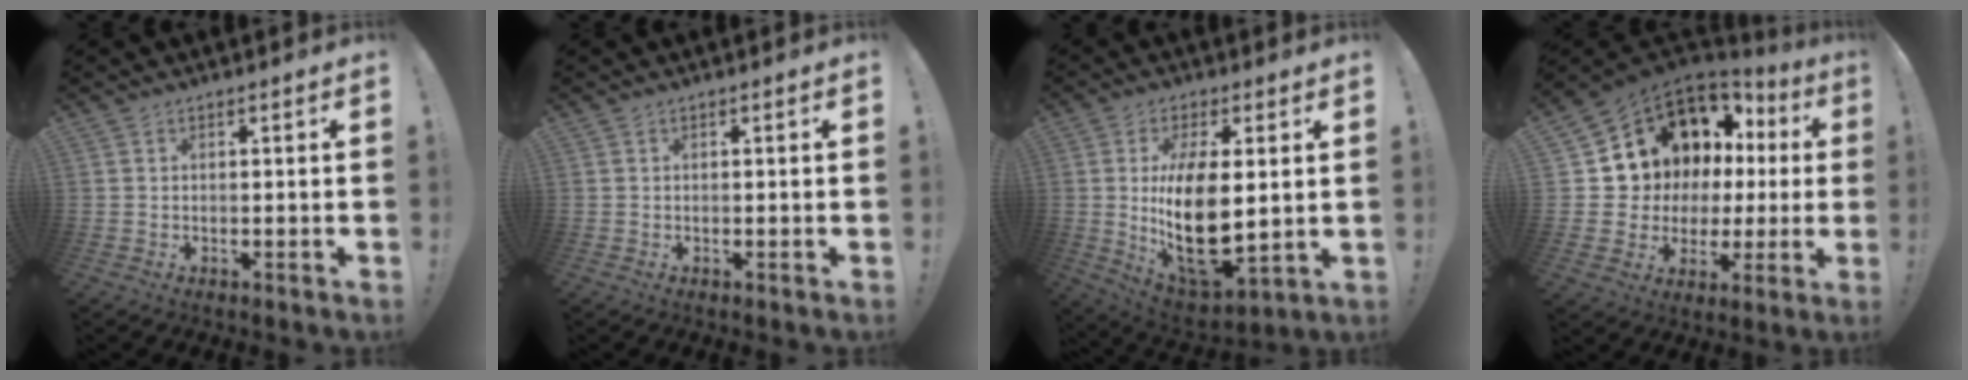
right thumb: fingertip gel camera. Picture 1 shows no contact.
{"total": 0.0}
{"total": 18.5, "force": [1.5, 9.0, 16.1], "torque": [-0.299, -0.036, 0.032]}
{"total": 10.7, "force": [5.8, 7.8, 4.4], "torque": [-0.074, -0.063, 0.121]}